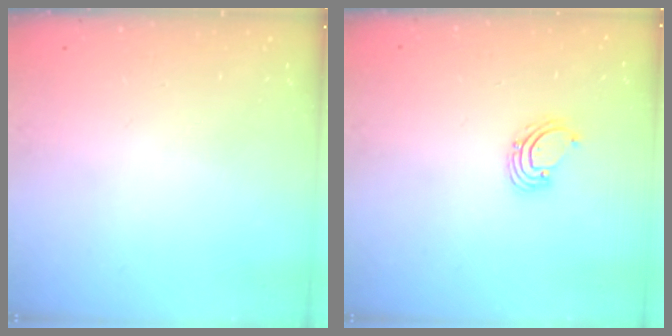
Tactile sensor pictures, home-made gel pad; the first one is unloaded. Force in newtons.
{"total": 2.3, "press": 2.3, "slide": 0.2}